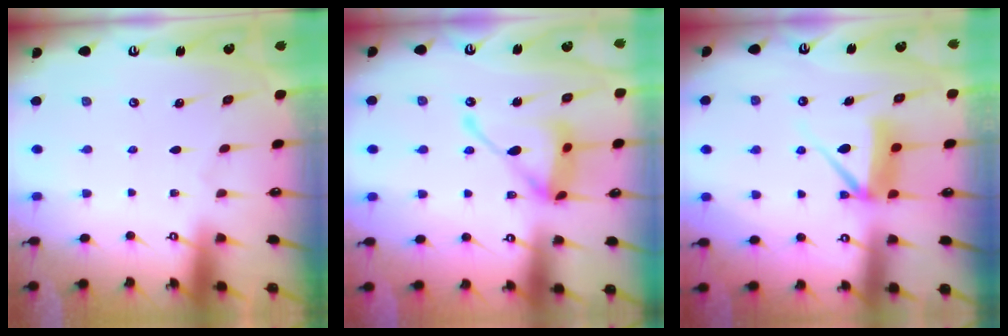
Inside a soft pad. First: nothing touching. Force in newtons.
{"total": 15.3, "press": 15.3, "slide": 1.4}
{"total": 8.9, "press": 8.9, "slide": 0.9}